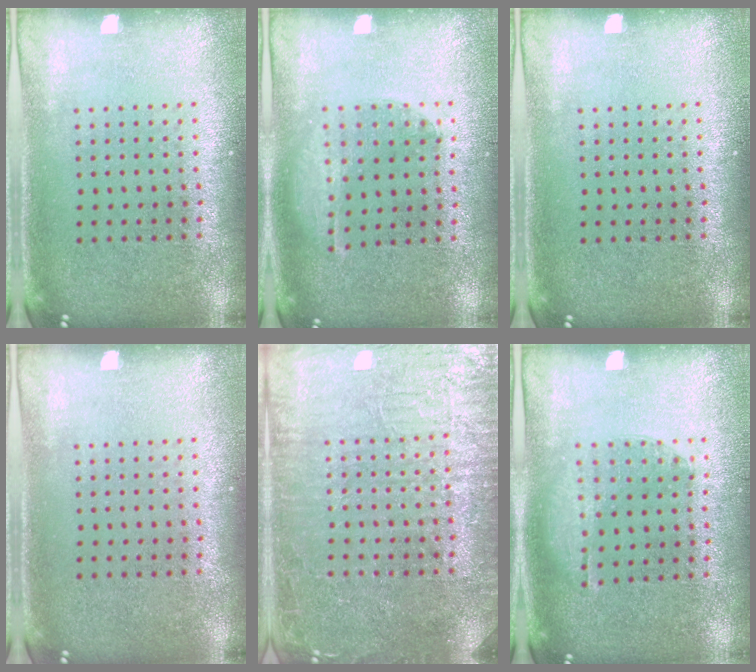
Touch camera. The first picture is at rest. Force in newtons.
{"total": 1.1, "press": 1.1, "slide": 0.2}
{"total": 0.0}
{"total": 0.0}
{"total": 4.0, "press": 4.0, "slide": 0.5}
{"total": 1.1, "press": 0.8, "slide": 0.8}